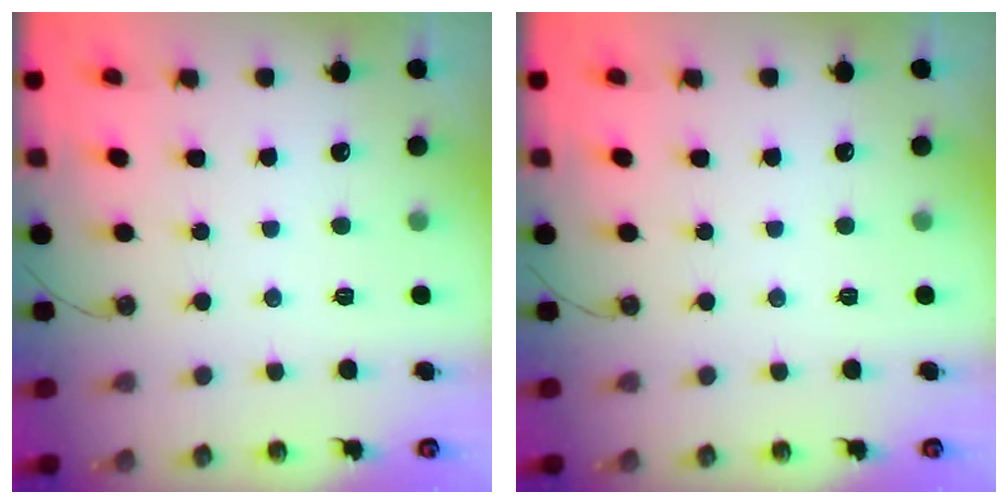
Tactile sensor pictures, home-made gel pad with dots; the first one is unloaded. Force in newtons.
{"total": 0.0}